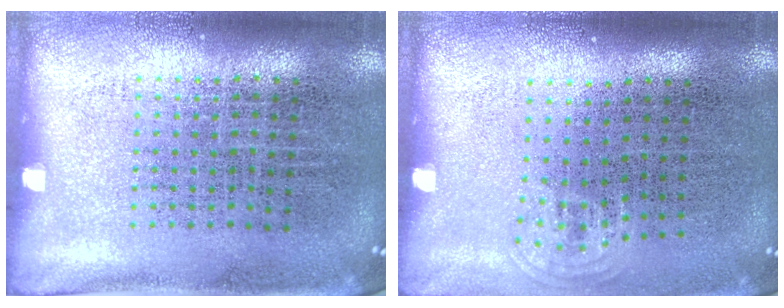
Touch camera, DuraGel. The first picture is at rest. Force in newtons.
{"total": 0.8, "press": 0.5, "slide": 0.6}